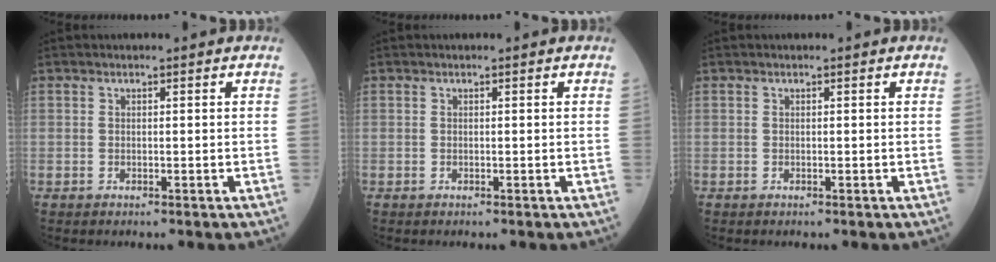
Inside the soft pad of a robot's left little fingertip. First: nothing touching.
{"total": 0.0}
{"total": 0.0}